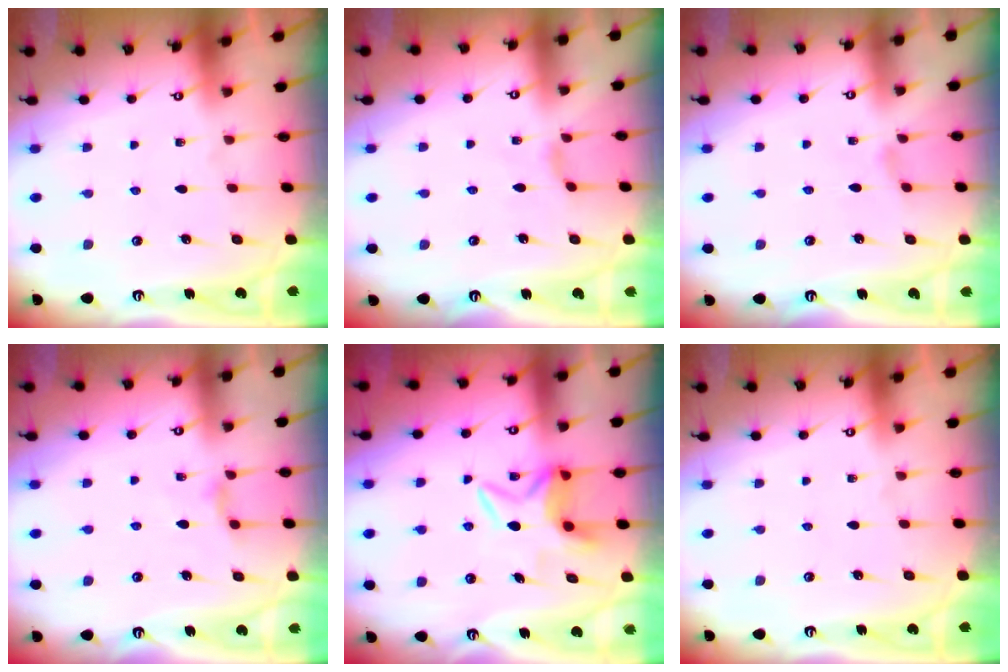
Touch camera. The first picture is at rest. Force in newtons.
{"total": 2.1, "press": 2.1, "slide": 0.4}
{"total": 1.8, "press": 1.8, "slide": 0.4}
{"total": 2.7, "press": 2.7, "slide": 0.5}
{"total": 6.7, "press": 6.7, "slide": 0.5}
{"total": 0.0}